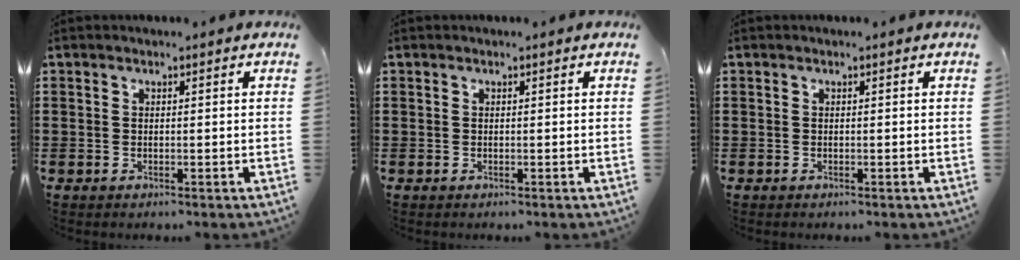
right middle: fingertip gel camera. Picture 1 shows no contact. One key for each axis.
{"total": 0.0}
{"total": 0.0}